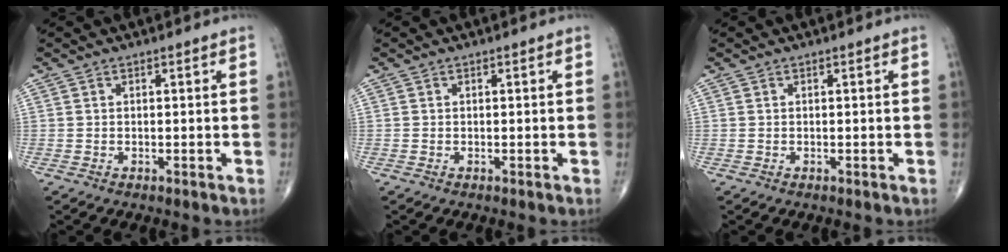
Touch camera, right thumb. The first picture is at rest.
{"total": 0.0}
{"total": 0.0}